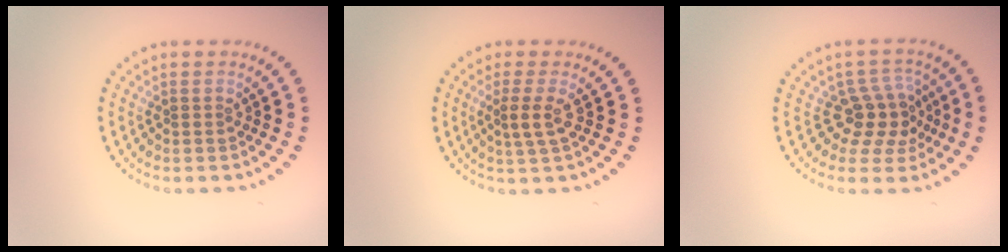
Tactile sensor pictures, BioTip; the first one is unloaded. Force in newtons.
{"total": 1.8, "press": 1.4, "slide": 1.0}
{"total": 3.6, "press": 3.0, "slide": 1.9}